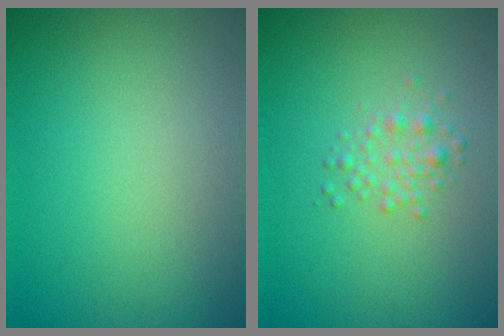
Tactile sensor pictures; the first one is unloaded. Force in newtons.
{"total": 1.6, "press": 1.6, "slide": 0.0}